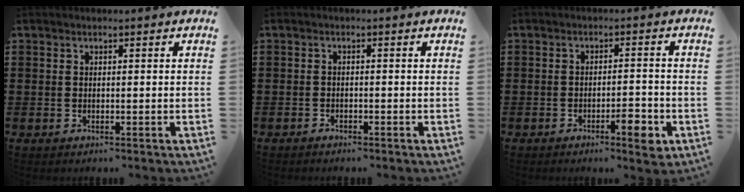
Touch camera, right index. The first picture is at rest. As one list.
[{"total": 0.8, "force": [-0.8, 0.1, 0.2], "torque": [-0.006, -0.002, -0.015]}, {"total": 4.1, "force": [-2.4, 0.9, 3.2], "torque": [-0.050, 0.002, -0.041]}]